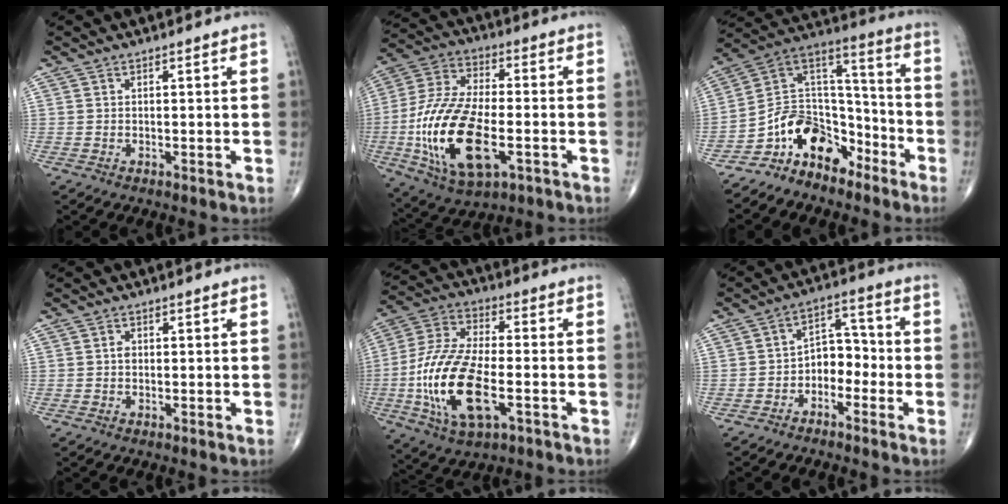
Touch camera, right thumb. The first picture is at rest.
{"total": 21.3, "force": [-5.1, 10.2, 18.0], "torque": [-0.370, 0.010, -0.084]}
{"total": 14.2, "force": [-9.2, 8.5, 6.6], "torque": [-0.086, 0.110, -0.175]}
{"total": 1.1, "force": [0.0, 0.9, 0.6], "torque": [-0.006, 0.003, -0.002]}
{"total": 19.2, "force": [-4.7, 8.7, 16.4], "torque": [-0.342, 0.015, -0.083]}
{"total": 6.7, "force": [-2.7, 4.7, 3.9], "torque": [-0.031, 0.043, -0.058]}